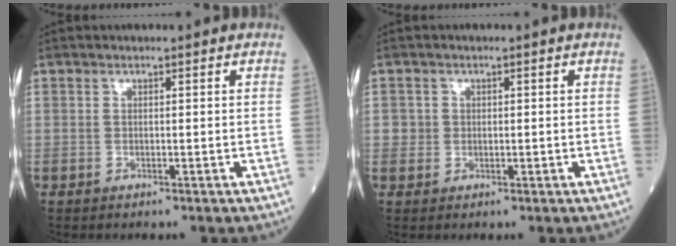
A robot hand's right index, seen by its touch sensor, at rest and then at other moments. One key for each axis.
{"total": 1.8, "fx": 0.2, "fy": 1.8, "fz": 0.2, "tx": 0.003, "ty": 0.004, "tz": 0.001}